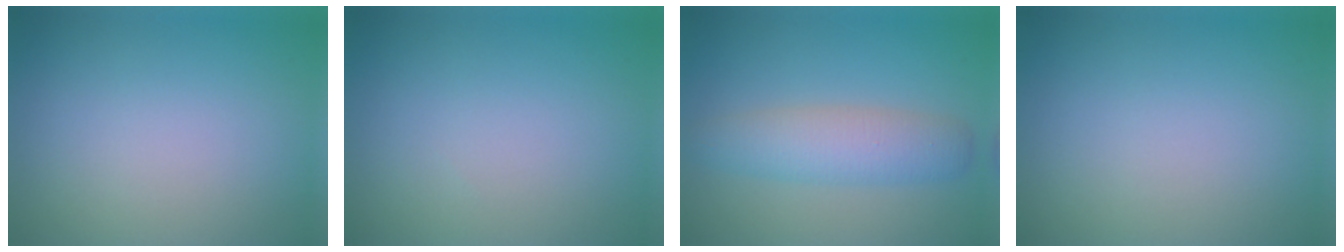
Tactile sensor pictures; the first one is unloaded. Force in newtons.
{"total": 0.0}
{"total": 4.3, "press": 4.3, "slide": 0.0}
{"total": 0.0}